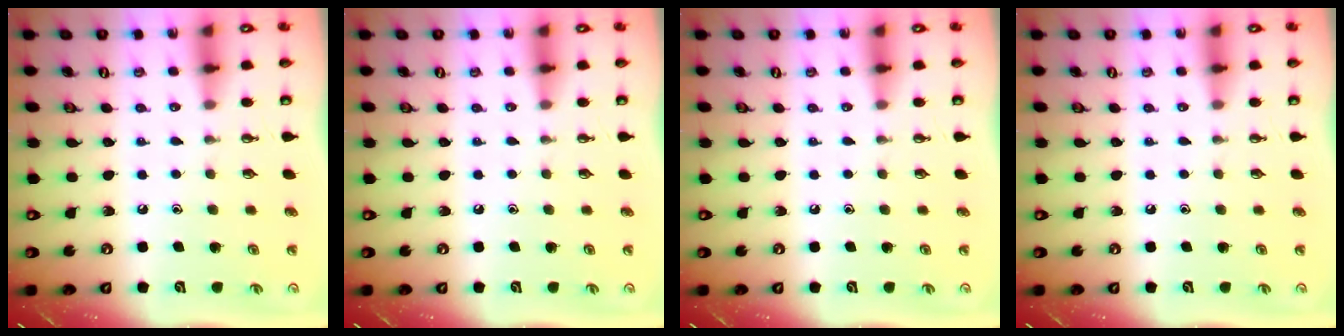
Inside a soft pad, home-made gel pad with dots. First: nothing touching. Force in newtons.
{"total": 0.0}
{"total": 0.0}
{"total": 0.0}